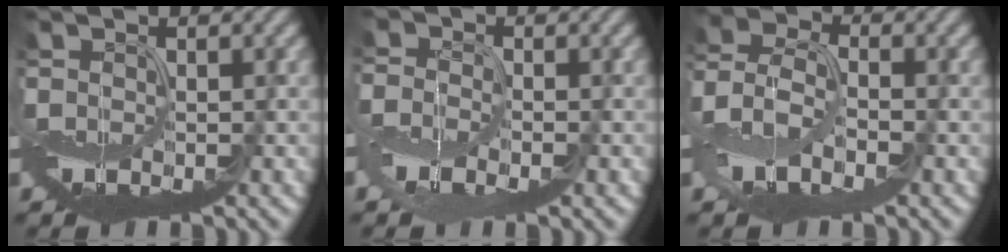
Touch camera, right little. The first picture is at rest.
{"total": 2.7, "force": [-1.5, 1.5, 1.6], "torque": [-0.037, -0.001, -0.041]}
{"total": 5.6, "force": [-1.6, 3.5, 4.1], "torque": [-0.091, 0.013, -0.047]}